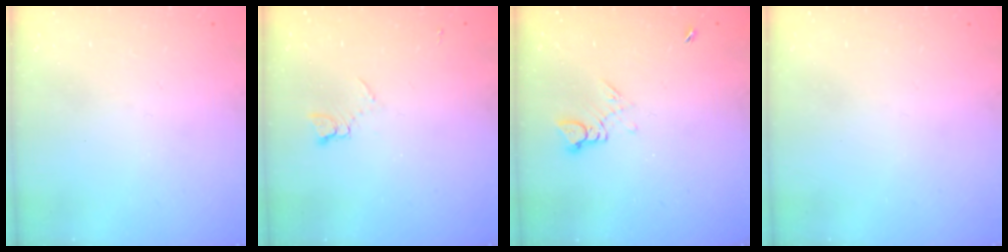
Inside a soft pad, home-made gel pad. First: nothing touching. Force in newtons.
{"total": 3.3, "press": 3.3, "slide": 0.5}
{"total": 4.4, "press": 4.4, "slide": 0.1}
{"total": 0.0}